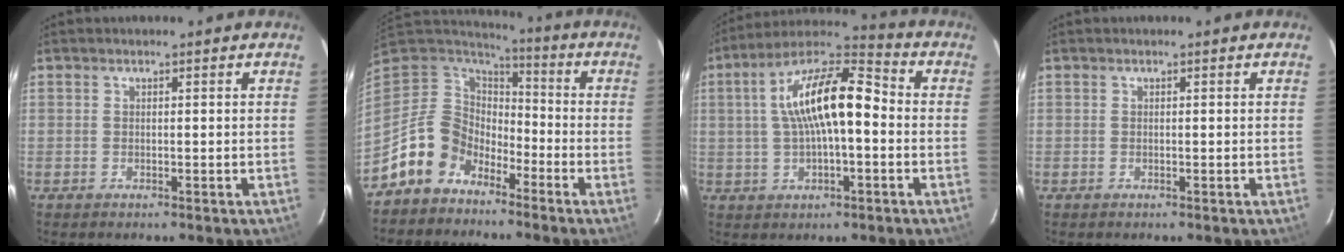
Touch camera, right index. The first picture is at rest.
{"total": 11.6, "force": [-7.9, 7.9, 3.3], "torque": [-0.083, 0.029, -0.147]}
{"total": 15.0, "force": [0.5, 5.4, 14.0], "torque": [-0.252, 0.026, 0.003]}
{"total": 0.0}